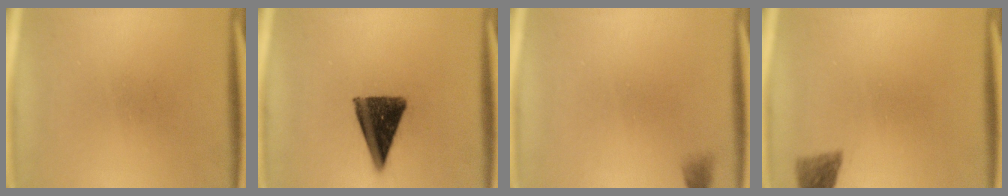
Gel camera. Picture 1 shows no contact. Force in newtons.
{"total": 12.2}
{"total": 1.2}
{"total": 2.8}